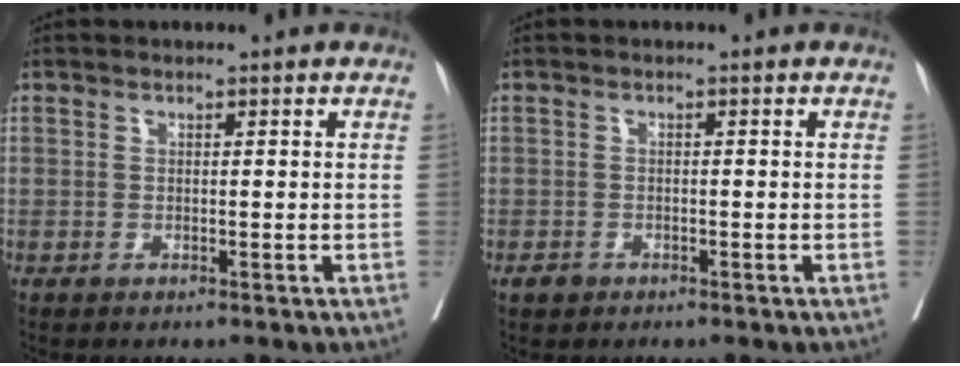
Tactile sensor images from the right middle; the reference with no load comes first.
{"total": 1.2, "force": [-0.8, 0.8, 0.3], "torque": [-0.006, 0.002, -0.012]}